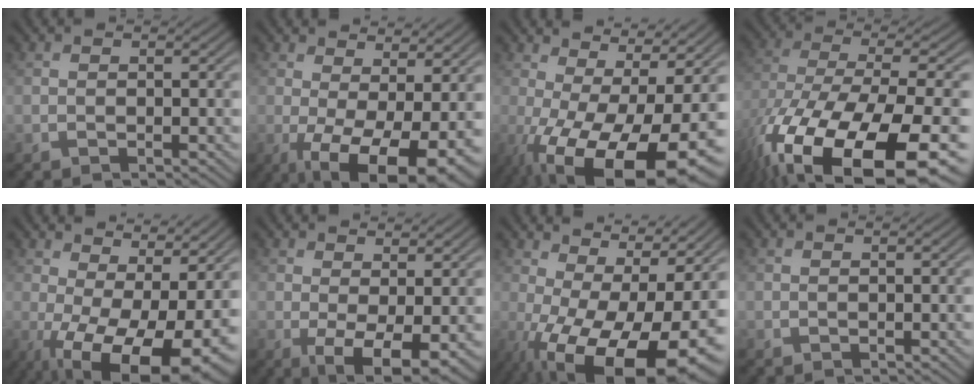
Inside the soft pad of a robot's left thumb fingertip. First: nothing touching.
{"total": 11.6, "force": [-2.1, 4.7, 10.4], "torque": [-0.159, -0.001, -0.025]}
{"total": 17.8, "force": [-5.8, 6.8, 15.5], "torque": [-0.253, -0.022, -0.083]}
{"total": 20.1, "force": [-11.6, 7.4, 14.6], "torque": [-0.268, -0.064, -0.160]}
{"total": 16.2, "force": [-2.1, 6.9, 14.5], "torque": [-0.214, -0.016, -0.015]}
{"total": 5.8, "force": [-0.4, 2.0, 5.4], "torque": [-0.094, -0.009, -0.006]}
{"total": 18.3, "force": [-3.8, 8.1, 15.9], "torque": [-0.226, -0.020, -0.042]}
{"total": 0.0}